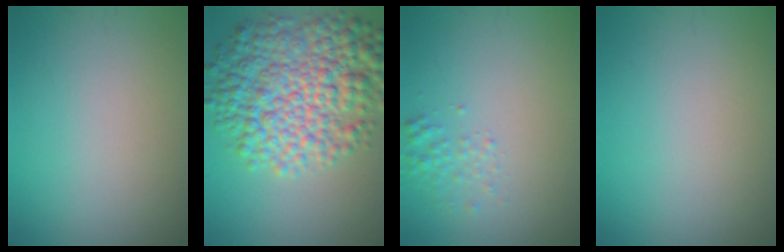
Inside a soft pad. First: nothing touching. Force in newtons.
{"total": 9.7, "press": 9.7, "slide": 0.3}
{"total": 1.3, "press": 1.3, "slide": 0.1}
{"total": 0.0}